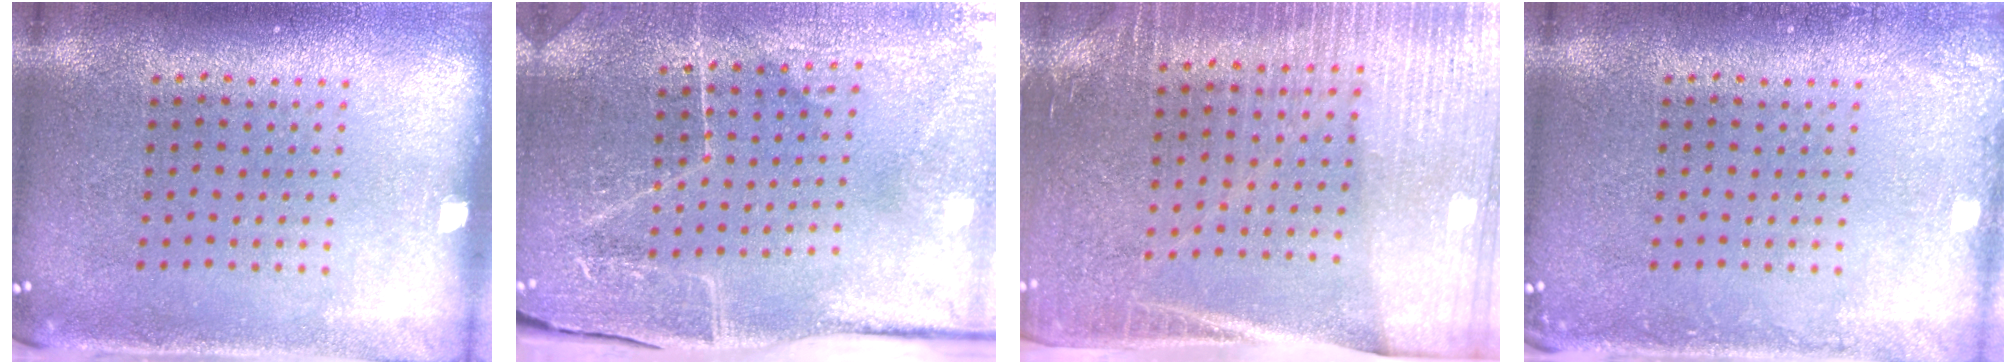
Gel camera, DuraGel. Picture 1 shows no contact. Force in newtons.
{"total": 3.9, "press": 3.8, "slide": 0.7}
{"total": 3.4, "press": 3.1, "slide": 1.4}
{"total": 1.2, "press": 1.2, "slide": 0.2}